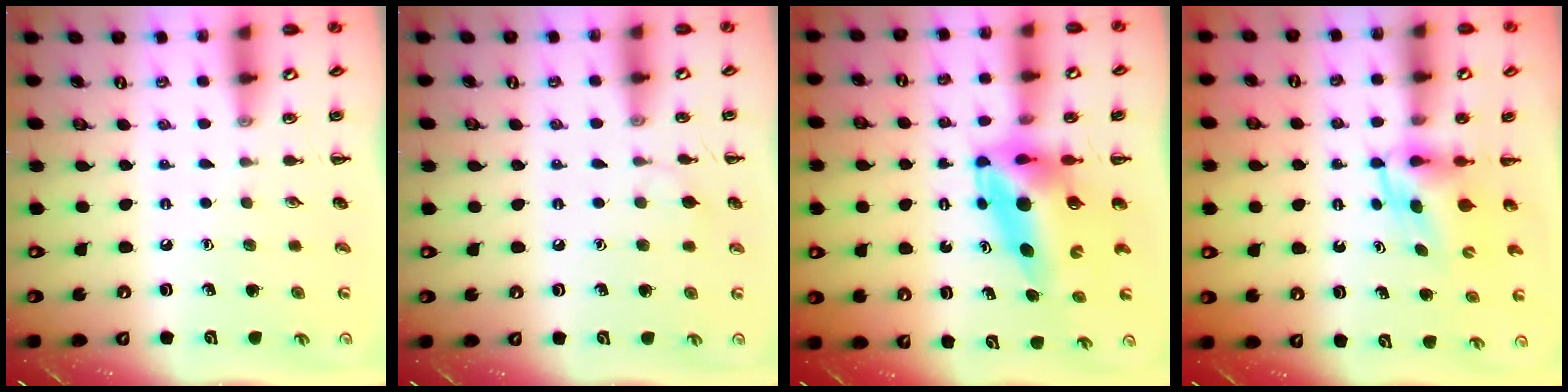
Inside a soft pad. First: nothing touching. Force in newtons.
{"total": 5.9, "press": 5.6, "slide": 1.9}
{"total": 8.9, "press": 8.5, "slide": 2.5}
{"total": 4.4, "press": 4.4, "slide": 0.6}